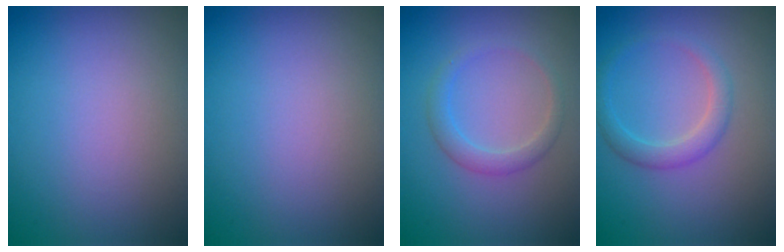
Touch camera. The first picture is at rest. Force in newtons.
{"total": 0.0}
{"total": 2.0, "press": 2.0, "slide": 0.1}
{"total": 2.2, "press": 2.2, "slide": 0.1}